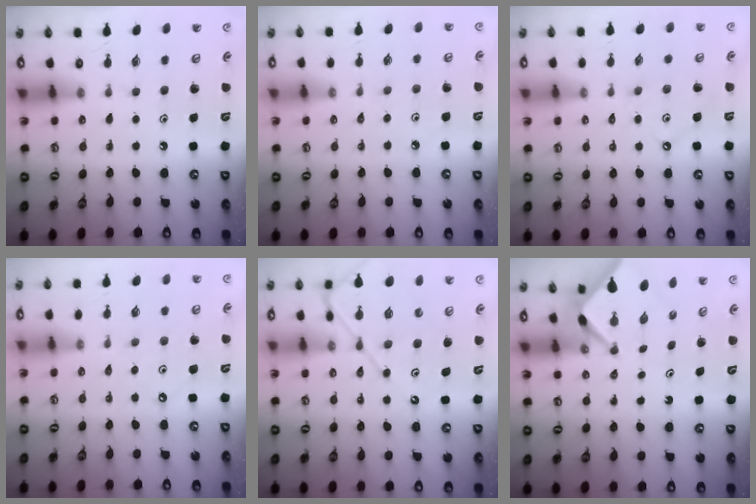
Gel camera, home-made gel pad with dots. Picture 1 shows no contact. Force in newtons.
{"total": 2.6, "press": 2.5, "slide": 0.5}
{"total": 3.6, "press": 3.6, "slide": 0.6}
{"total": 2.4, "press": 2.3, "slide": 0.4}
{"total": 10.9, "press": 10.9, "slide": 1.2}
{"total": 2.5, "press": 2.5, "slide": 0.3}